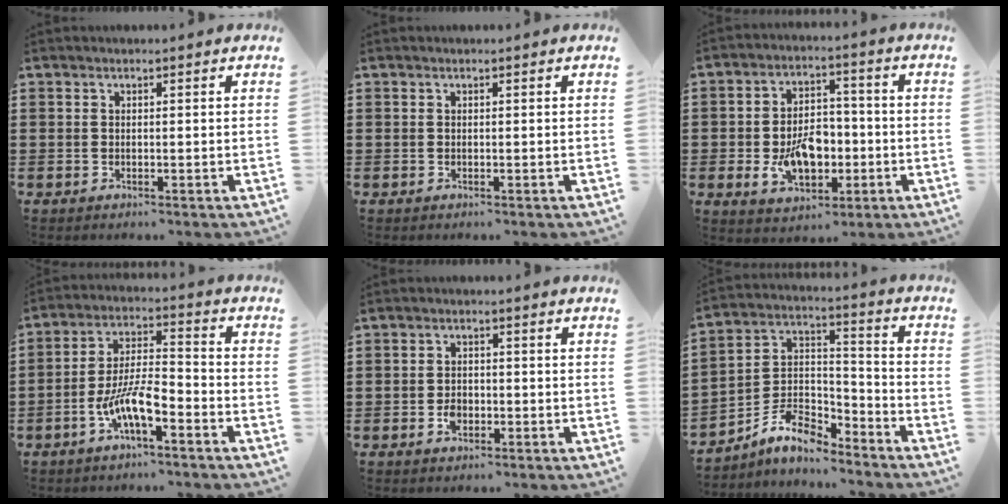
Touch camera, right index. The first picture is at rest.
{"total": 0.0}
{"total": 8.7, "force": [-2.1, 5.5, 6.4], "torque": [-0.115, 0.004, -0.038]}
{"total": 8.9, "force": [-4.4, 2.8, 7.2], "torque": [-0.159, 0.000, -0.086]}
{"total": 2.3, "force": [-0.9, 1.5, 1.5], "torque": [-0.028, 0.000, -0.017]}
{"total": 8.3, "force": [-6.7, 3.3, 3.7], "torque": [-0.087, 0.010, -0.133]}